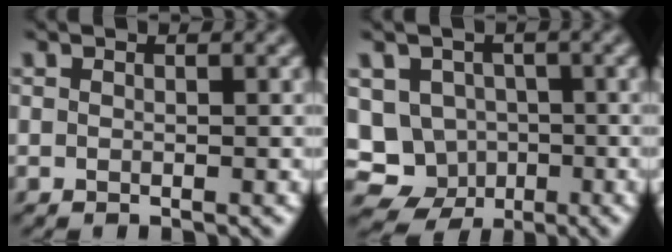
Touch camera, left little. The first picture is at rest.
{"total": 7.9, "force": [-2.2, 7.3, 2.3], "torque": [-0.027, 0.001, -0.059]}